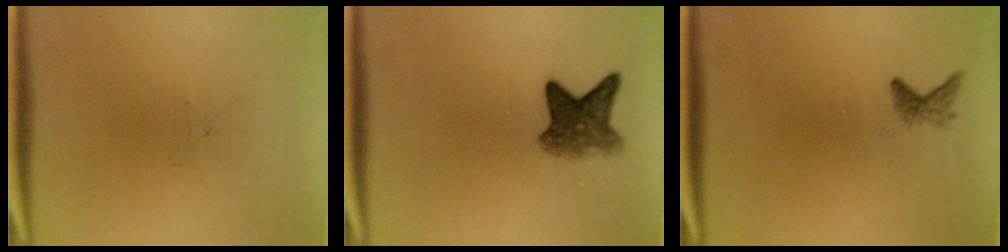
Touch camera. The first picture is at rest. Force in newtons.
{"total": 5.2}
{"total": 1.1}